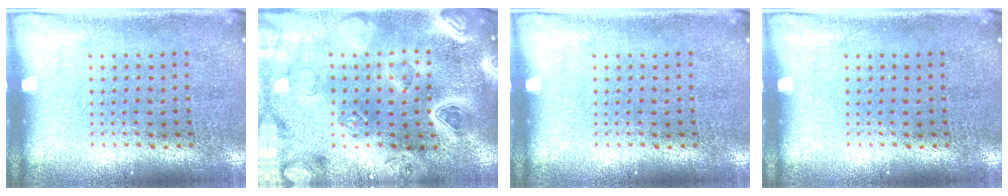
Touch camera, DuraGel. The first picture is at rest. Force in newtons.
{"total": 5.0, "press": 4.2, "slide": 2.7}
{"total": 0.0}
{"total": 0.0}